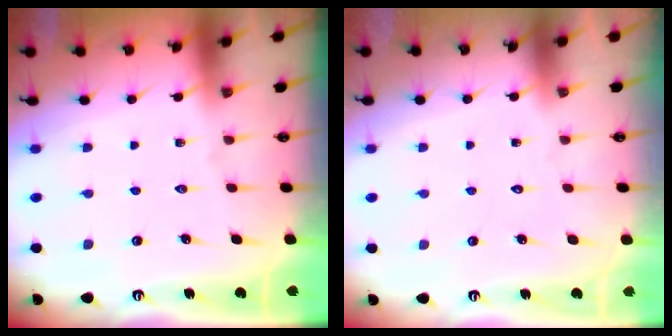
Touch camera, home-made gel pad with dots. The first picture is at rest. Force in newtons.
{"total": 1.7, "press": 1.7, "slide": 0.1}